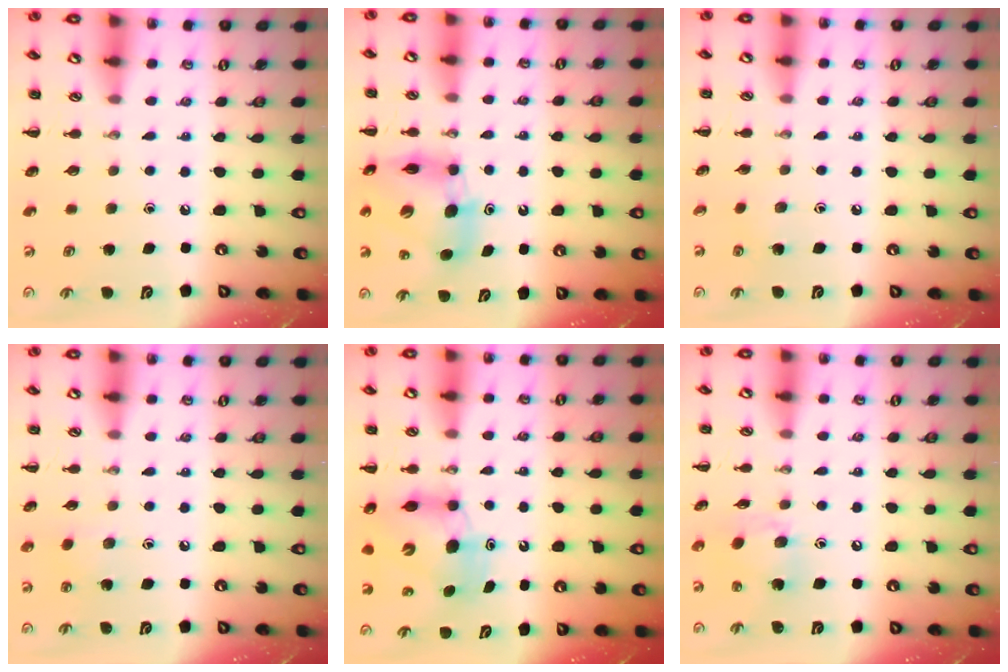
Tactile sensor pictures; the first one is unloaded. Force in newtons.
{"total": 9.7, "press": 9.6, "slide": 1.7}
{"total": 2.4, "press": 2.2, "slide": 0.9}
{"total": 5.2, "press": 5.1, "slide": 1.3}
{"total": 7.6, "press": 7.4, "slide": 1.9}
{"total": 8.6, "press": 8.6, "slide": 1.1}